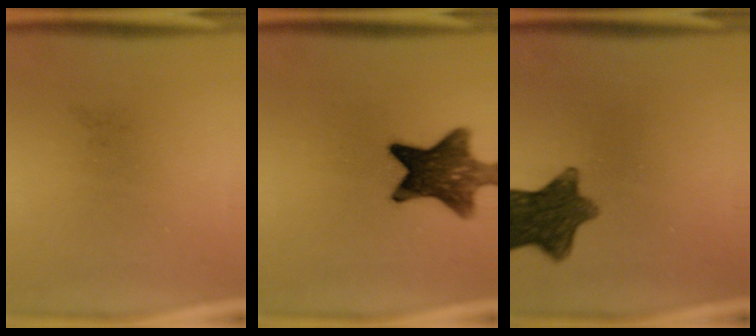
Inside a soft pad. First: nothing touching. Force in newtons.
{"total": 11.5}
{"total": 10.2}